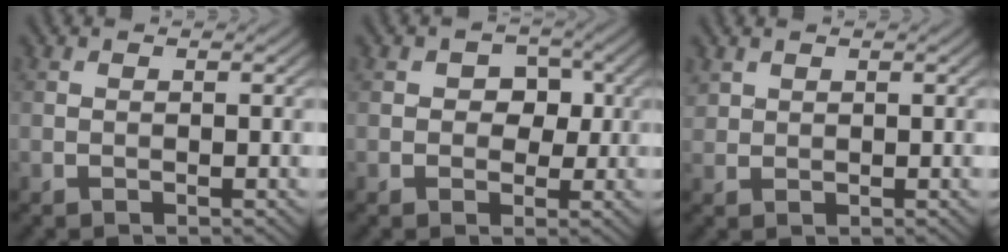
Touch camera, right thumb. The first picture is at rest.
{"total": 3.8, "force": [0.4, 3.2, 1.9], "torque": [-0.020, -0.001, -0.009]}
{"total": 1.5, "force": [1.1, 1.0, 0.3], "torque": [-0.011, 0.002, 0.028]}